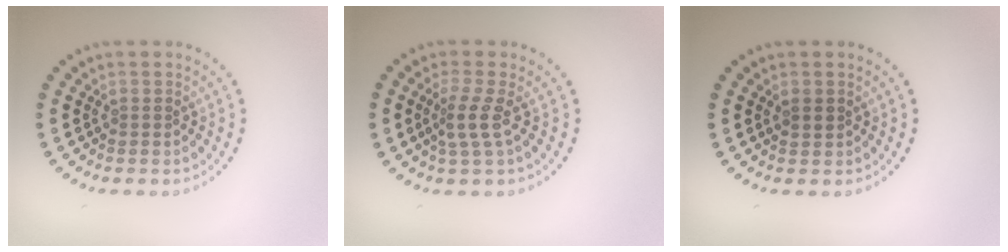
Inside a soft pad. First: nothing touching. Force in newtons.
{"total": 2.2, "press": 1.5, "slide": 1.6}
{"total": 1.0, "press": 0.9, "slide": 0.4}